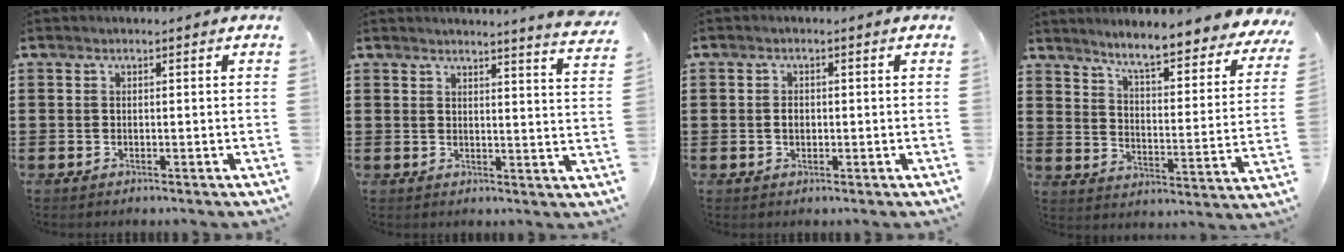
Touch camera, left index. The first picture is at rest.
{"total": 3.5, "force": [3.2, -1.1, 0.8], "torque": [-0.020, -0.026, 0.053]}
{"total": 1.6, "force": [-0.1, 1.0, 1.2], "torque": [-0.026, 0.006, -0.003]}
{"total": 6.3, "force": [5.7, -0.5, 2.7], "torque": [-0.070, -0.051, 0.088]}